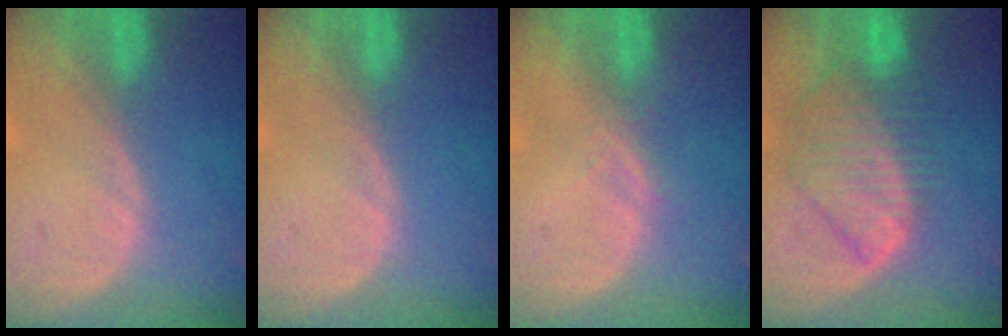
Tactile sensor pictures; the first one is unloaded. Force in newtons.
{"total": 0.0}
{"total": 1.5, "press": 1.3, "slide": 0.8}
{"total": 8.7, "press": 7.7, "slide": 4.1}